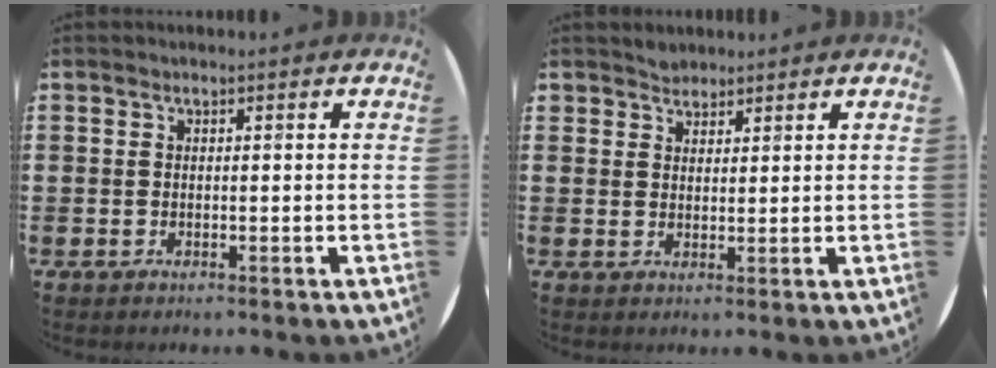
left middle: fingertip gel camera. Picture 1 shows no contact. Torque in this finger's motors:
{"motor_torque": [0.30, -0.24, -0.01, 0.01]}